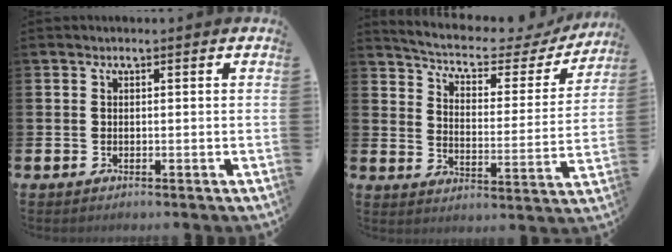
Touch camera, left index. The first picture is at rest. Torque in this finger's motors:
{"motor_torque": [1.07, -1.07, 0.11, 0.09]}